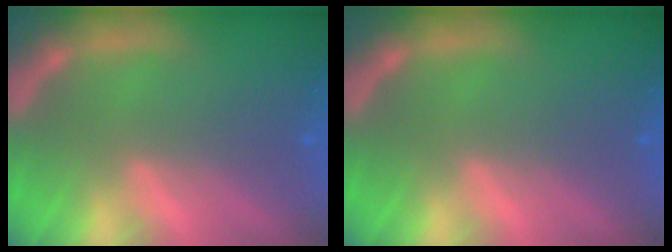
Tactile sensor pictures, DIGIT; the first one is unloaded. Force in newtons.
{"total": 0.0}